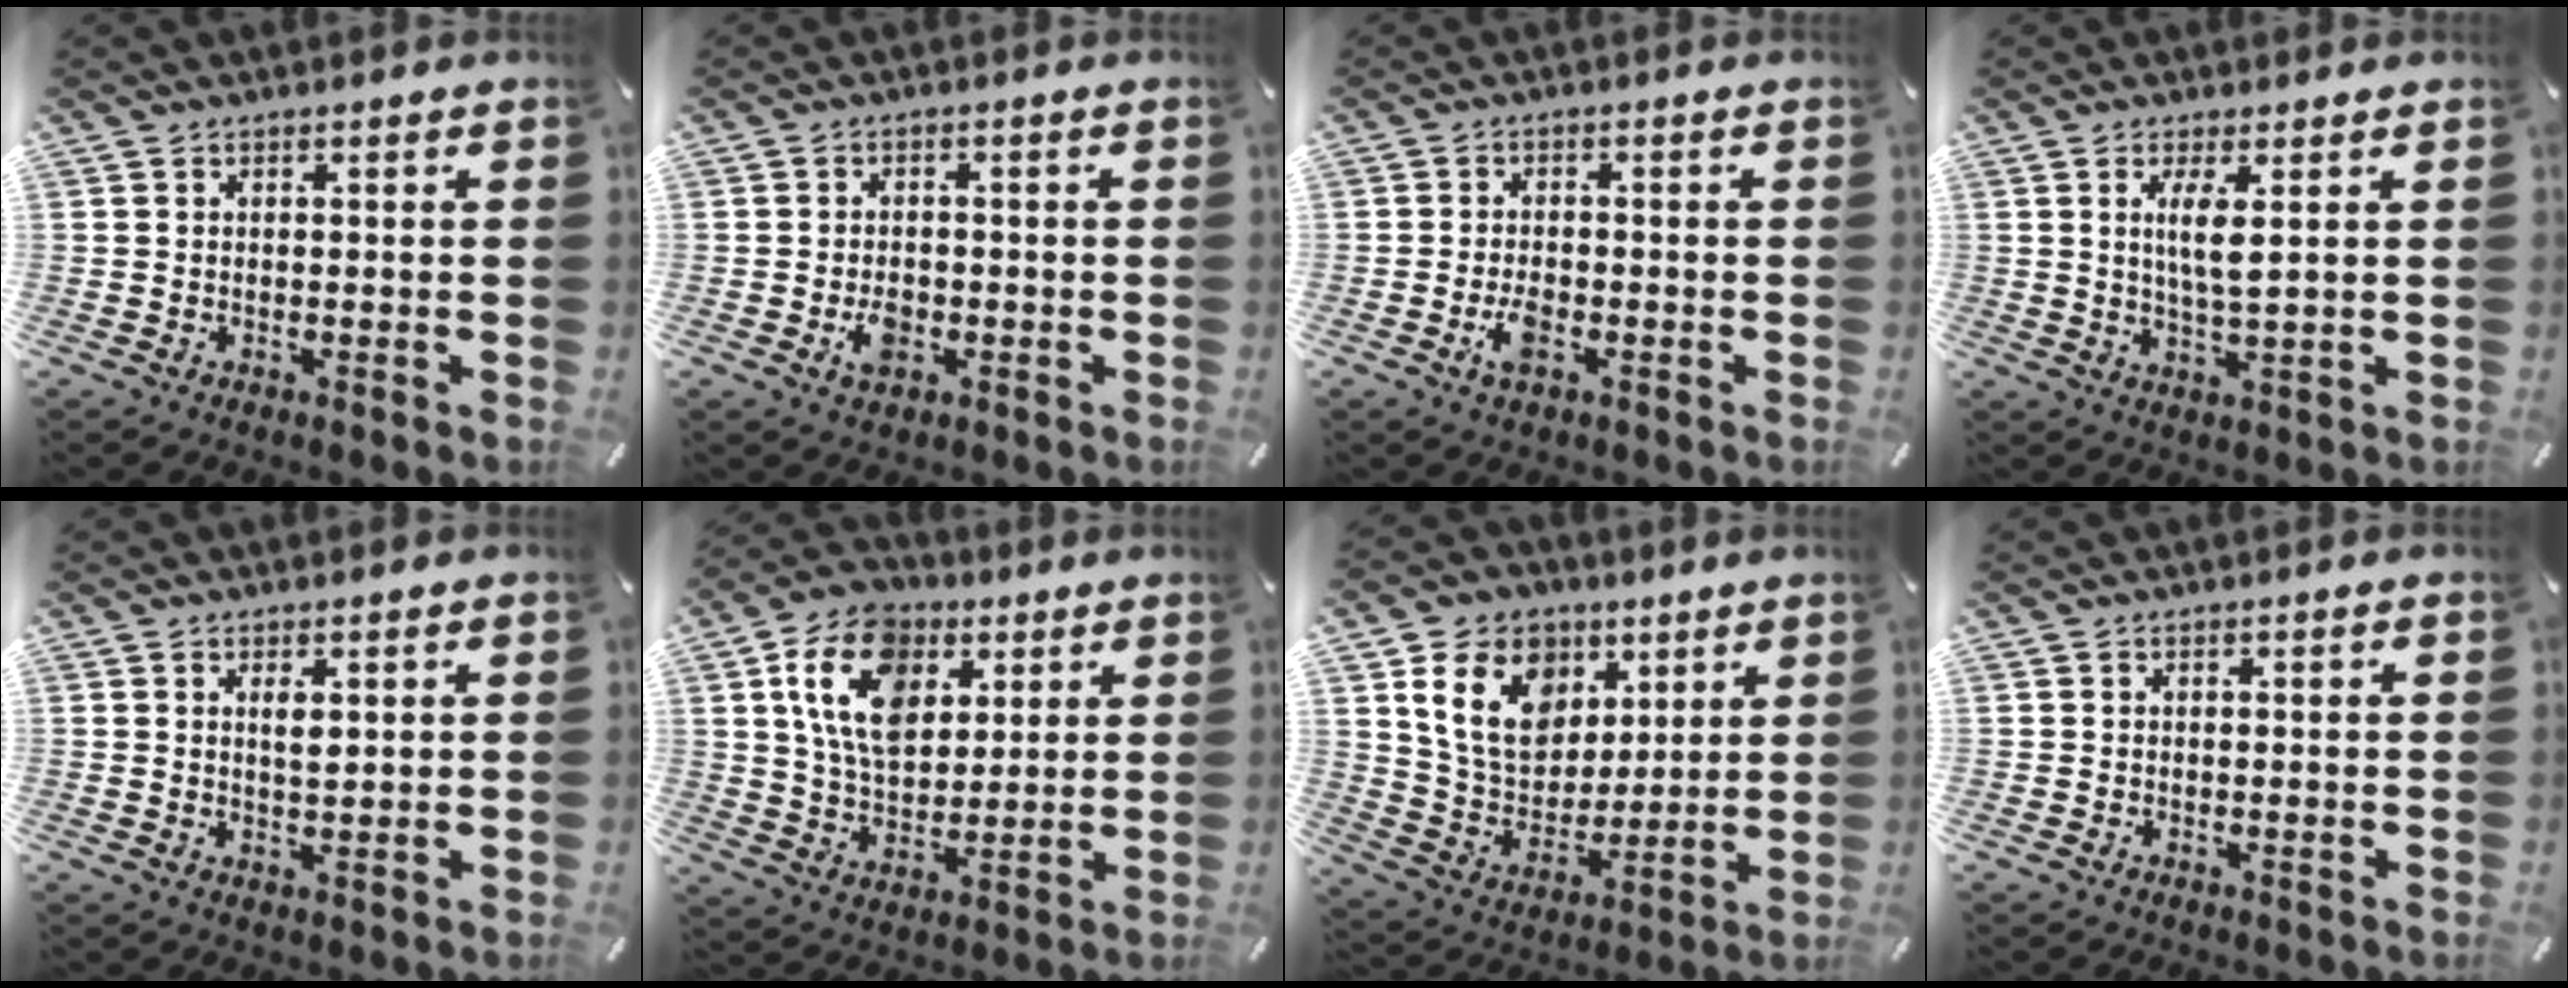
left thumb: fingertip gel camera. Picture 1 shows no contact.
{"total": 4.2, "force": [-1.3, 2.9, 2.7], "torque": [-0.043, 0.002, -0.024]}
{"total": 4.0, "force": [-1.8, 2.0, 3.0], "torque": [-0.061, 0.005, -0.032]}
{"total": 6.0, "force": [1.6, 1.3, 5.6], "torque": [-0.112, -0.007, 0.022]}
{"total": 2.4, "force": [0.9, 0.9, 2.1], "torque": [-0.036, -0.001, 0.013]}
{"total": 14.9, "force": [5.9, 10.3, 9.1], "torque": [-0.168, -0.003, 0.106]}
{"total": 15.9, "force": [6.6, 12.2, 7.8], "torque": [-0.150, -0.018, 0.126]}
{"total": 0.0}